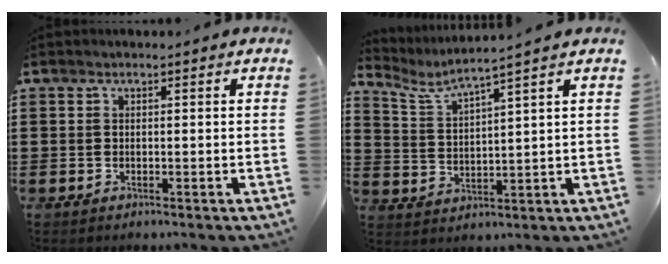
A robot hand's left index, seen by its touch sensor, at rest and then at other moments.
{"total": 4.3, "force": [3.8, -0.3, 2.1], "torque": [-0.059, -0.025, 0.060]}